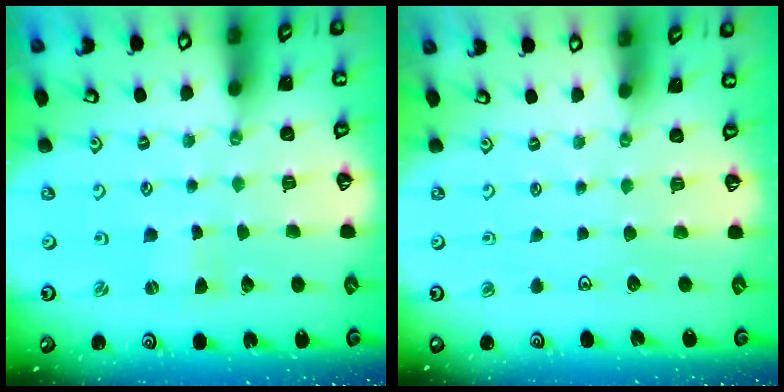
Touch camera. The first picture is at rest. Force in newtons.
{"total": 0.0}